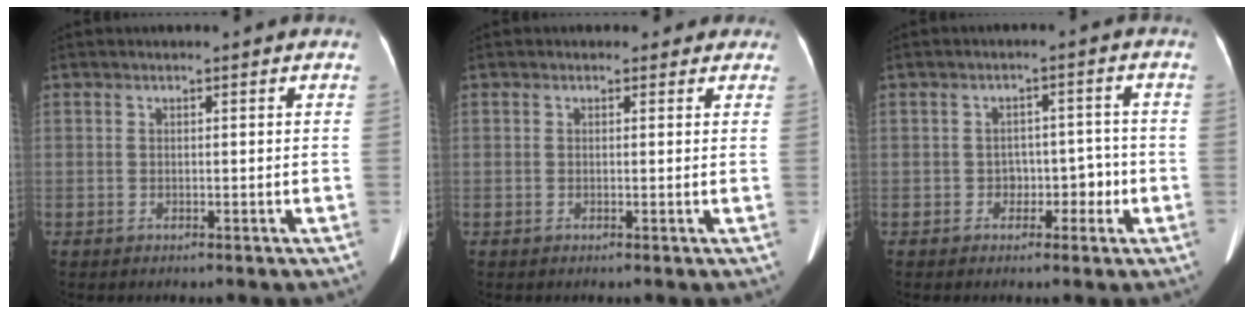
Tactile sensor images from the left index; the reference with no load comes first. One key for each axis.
{"total": 1.9, "fx": 1.3, "fy": 1.4, "fz": 0.1, "tx": 0.007, "ty": -0.001, "tz": 0.005}
{"total": 3.8, "fx": -1.5, "fy": 2.6, "fz": 2.2, "tx": -0.019, "ty": 0.020, "tz": -0.017}